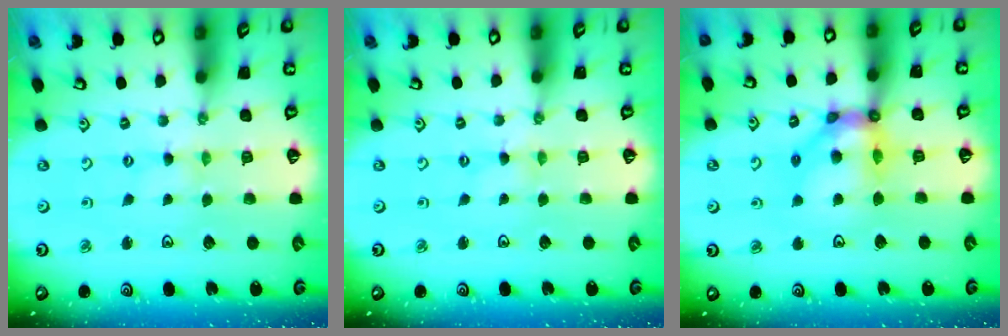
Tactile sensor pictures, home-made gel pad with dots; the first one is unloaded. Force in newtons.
{"total": 0.0}
{"total": 12.1, "press": 12.0, "slide": 1.3}